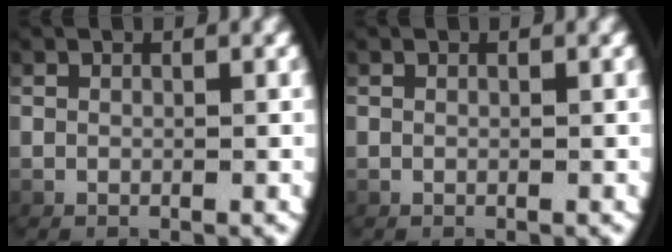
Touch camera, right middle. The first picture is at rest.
{"total": 0.0}